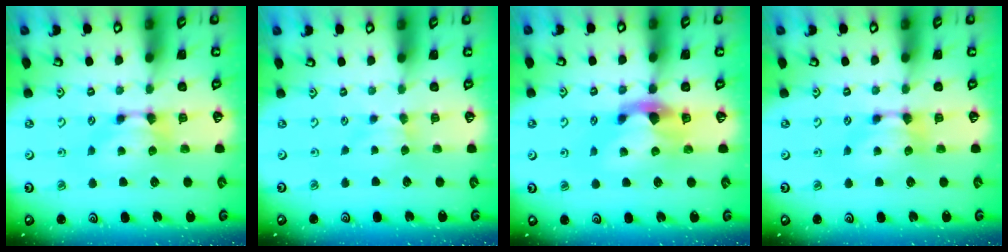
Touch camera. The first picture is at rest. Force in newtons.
{"total": 1.9, "press": 1.8, "slide": 0.6}
{"total": 2.8, "press": 2.5, "slide": 1.3}
{"total": 0.0}